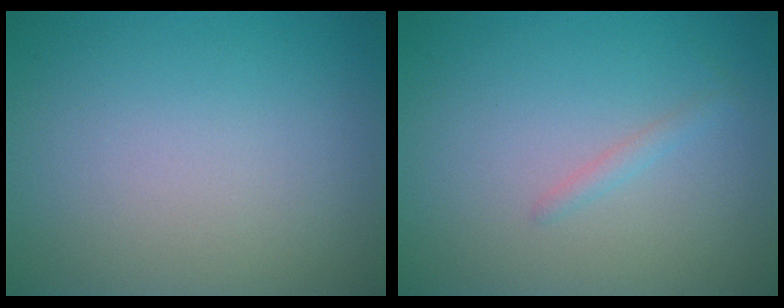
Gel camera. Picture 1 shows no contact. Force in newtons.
{"total": 0.8, "press": 0.8, "slide": 0.1}